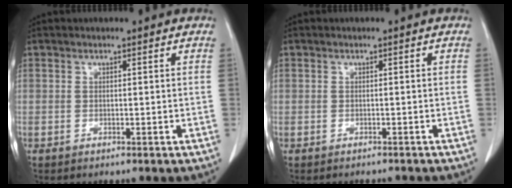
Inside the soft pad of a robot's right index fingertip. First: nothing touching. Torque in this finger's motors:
{"motor_torque": [-1.63, 0.50, -1.06, -0.22]}